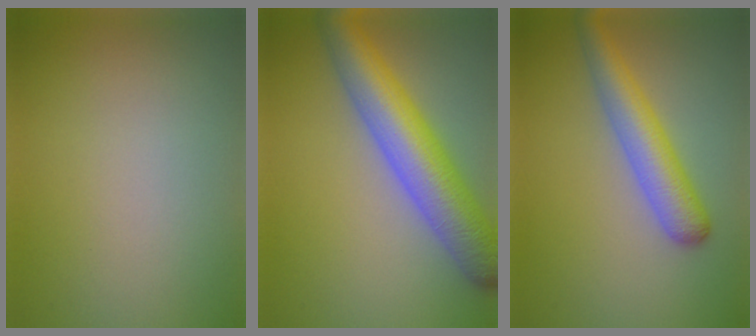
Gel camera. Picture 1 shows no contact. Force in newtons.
{"total": 8.6, "press": 8.6, "slide": 0.3}
{"total": 4.7, "press": 4.6, "slide": 0.1}